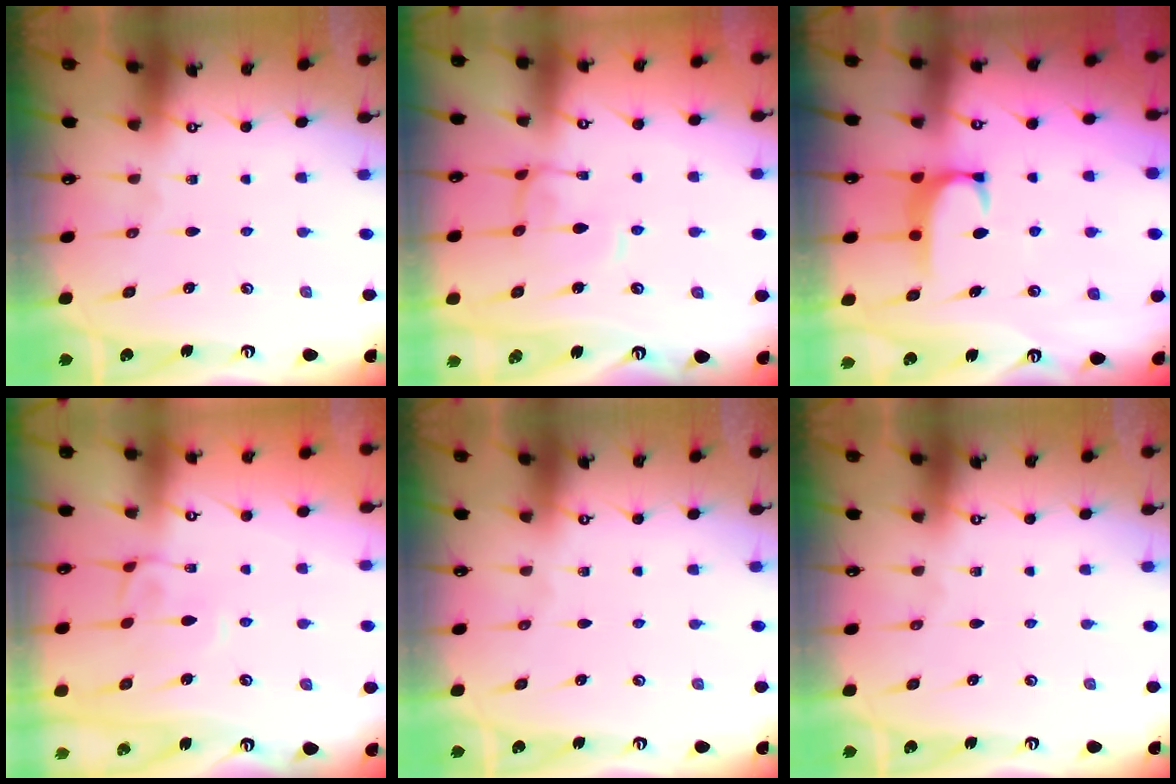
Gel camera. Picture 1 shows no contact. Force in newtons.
{"total": 0.7, "press": 0.5, "slide": 0.4}
{"total": 2.0, "press": 2.0, "slide": 0.5}
{"total": 3.0, "press": 2.9, "slide": 0.7}
{"total": 0.0}
{"total": 0.0}